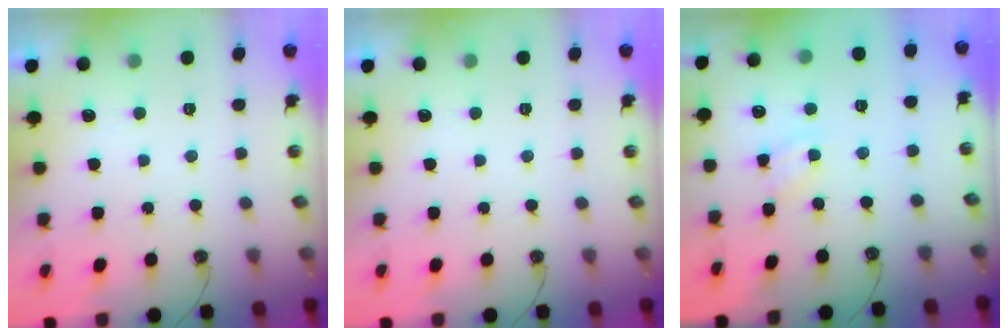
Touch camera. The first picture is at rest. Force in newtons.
{"total": 0.0}
{"total": 4.0, "press": 4.0, "slide": 0.6}